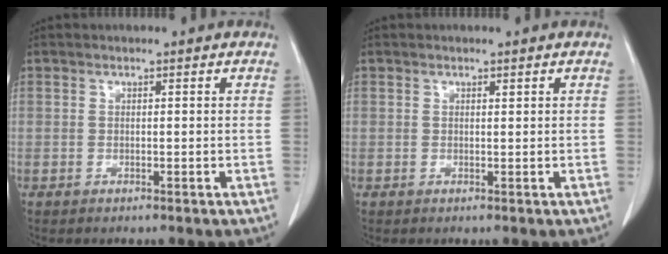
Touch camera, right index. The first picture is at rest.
{"total": 0.0}